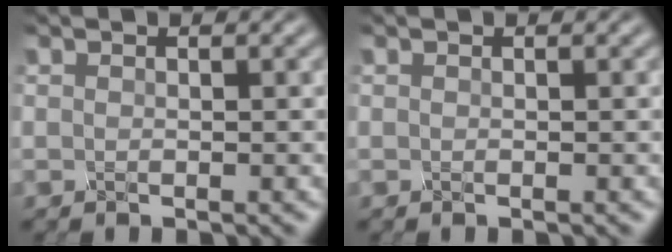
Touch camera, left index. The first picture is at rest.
{"total": 0.0}